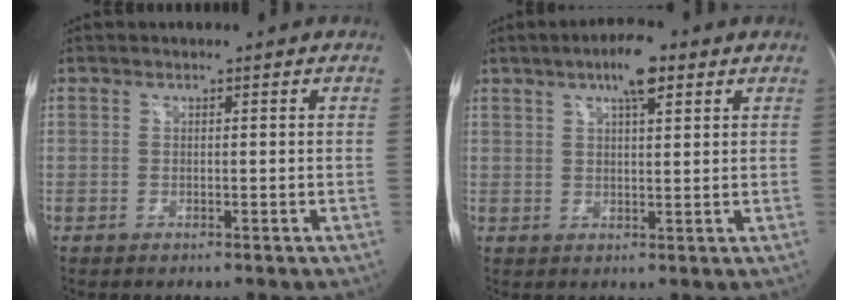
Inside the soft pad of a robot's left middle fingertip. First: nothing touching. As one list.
[{"total": 5.9, "force": [3.4, 1.2, 4.6], "torque": [-0.085, 0.010, 0.053]}]